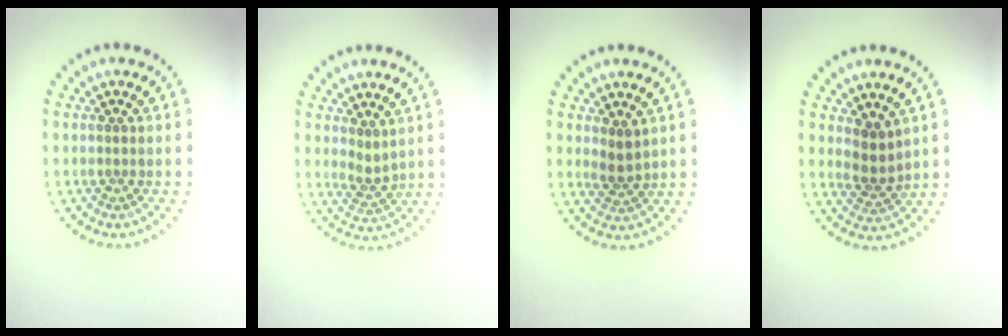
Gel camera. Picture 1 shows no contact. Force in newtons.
{"total": 1.6, "press": 1.3, "slide": 1.1}
{"total": 1.6, "press": 1.3, "slide": 1.0}
{"total": 2.6, "press": 2.0, "slide": 1.6}